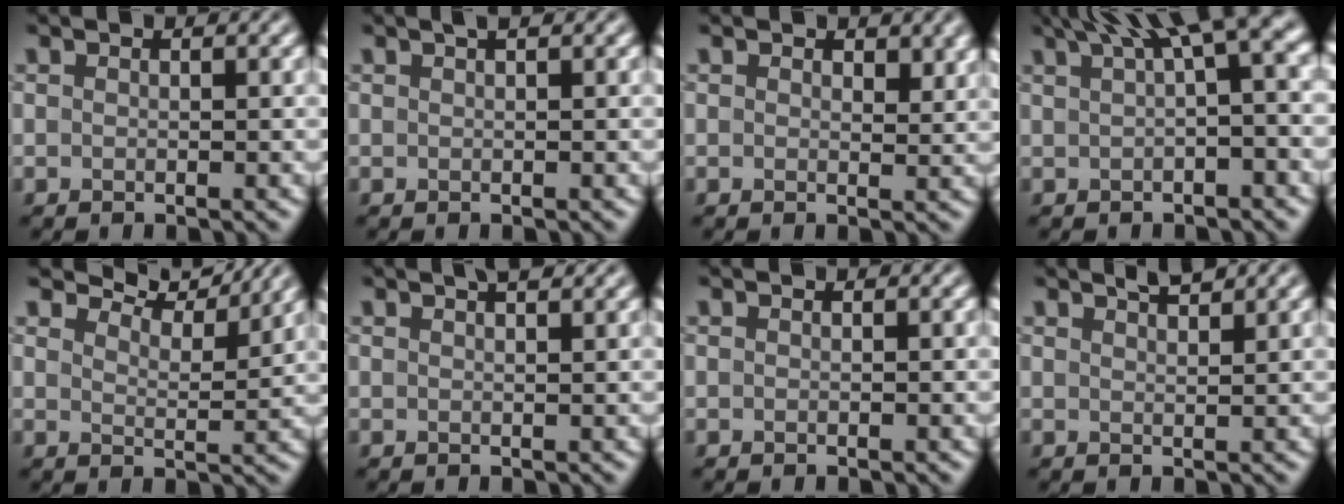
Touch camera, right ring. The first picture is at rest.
{"total": 1.0, "force": [0.6, 0.2, 0.7], "torque": [-0.007, 0.002, 0.008]}
{"total": 1.7, "force": [1.0, 0.9, 1.1], "torque": [-0.013, -0.005, 0.019]}
{"total": 7.1, "force": [3.2, 1.9, 6.1], "torque": [-0.065, 0.026, 0.051]}
{"total": 5.6, "force": [5.3, 0.7, 1.6], "torque": [-0.039, 0.006, 0.073]}
{"total": 2.7, "force": [1.8, 1.0, 1.7], "torque": [0.000, 0.008, 0.004]}
{"total": 0.0}
{"total": 2.2, "force": [1.8, 0.5, 1.2], "torque": [-0.006, 0.003, 0.021]}